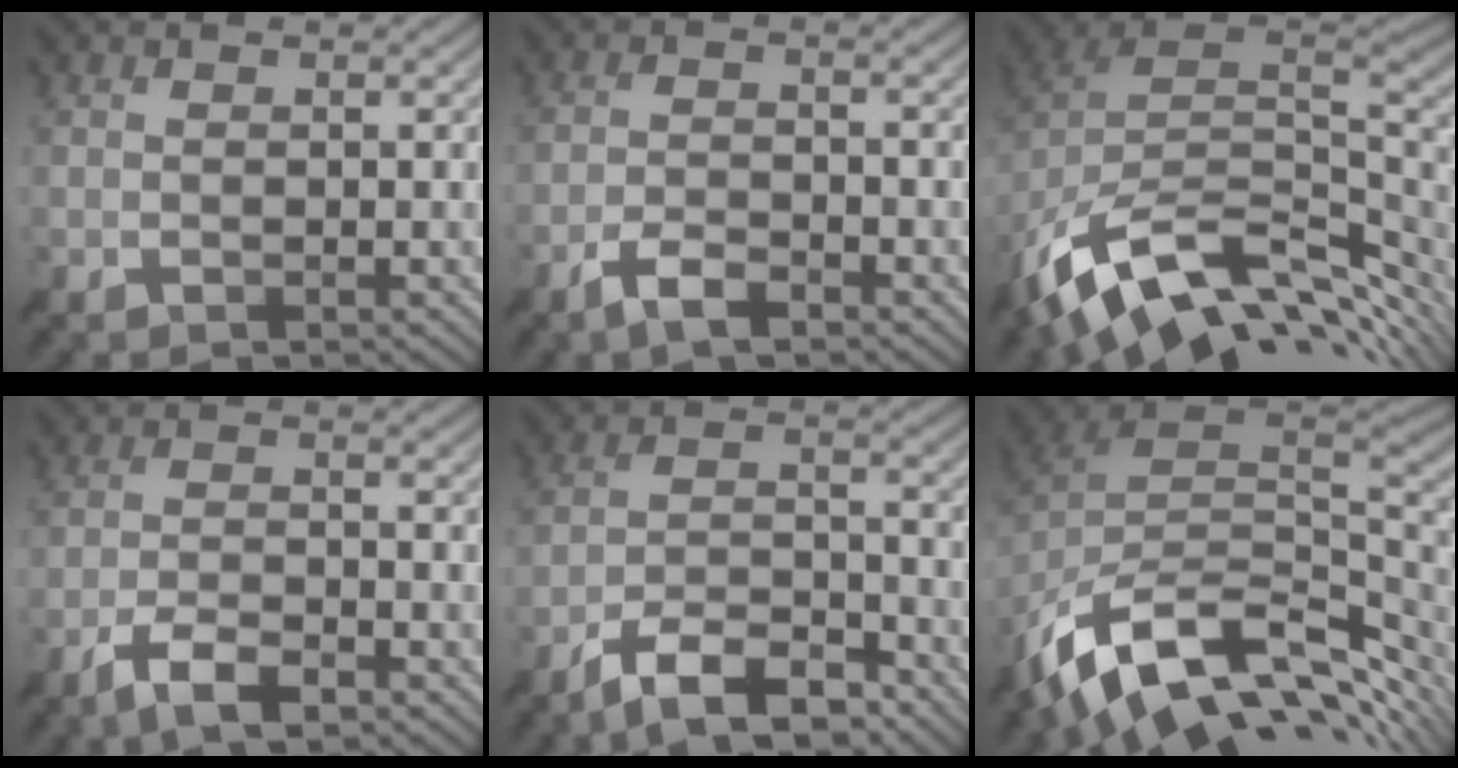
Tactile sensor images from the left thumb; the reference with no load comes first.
{"total": 3.8, "force": [-2.9, 0.9, 2.4], "torque": [-0.056, -0.003, -0.056]}
{"total": 15.1, "force": [-4.3, 9.5, 10.9], "torque": [-0.238, -0.035, -0.056]}
{"total": 5.1, "force": [-3.6, 1.4, 3.3], "torque": [-0.072, -0.004, -0.065]}
{"total": 9.1, "force": [-7.0, 2.8, 5.0], "torque": [-0.086, 0.002, -0.136]}
{"total": 14.9, "force": [-5.0, 9.4, 10.4], "torque": [-0.230, -0.040, -0.069]}